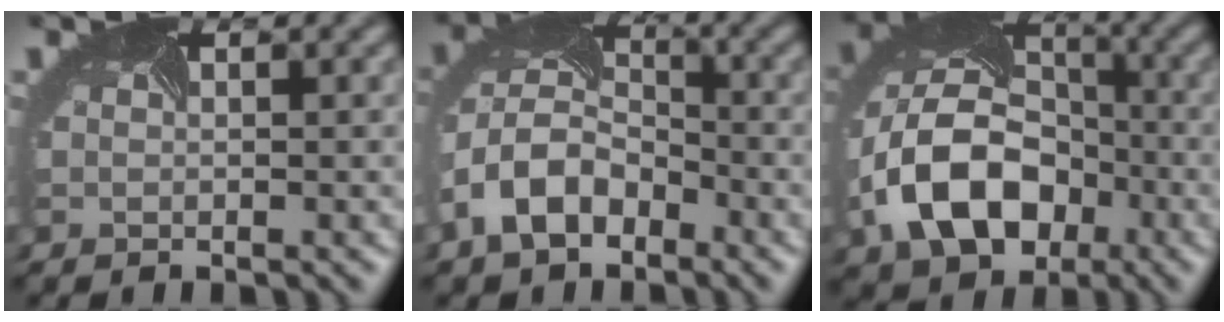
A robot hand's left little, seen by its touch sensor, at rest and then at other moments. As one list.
[{"total": 6.7, "force": [-3.1, 4.2, 4.1], "torque": [-0.098, -0.002, -0.070]}, {"total": 11.4, "force": [-3.6, 7.8, 7.5], "torque": [-0.160, -0.017, -0.068]}]